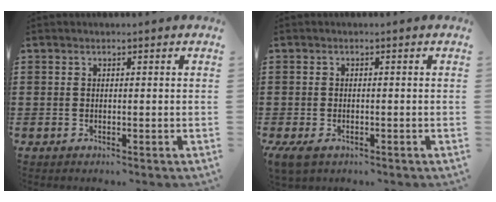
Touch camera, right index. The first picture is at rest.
{"total": 1.5, "force": [-0.7, 0.6, 1.1], "torque": [-0.031, -0.005, -0.016]}